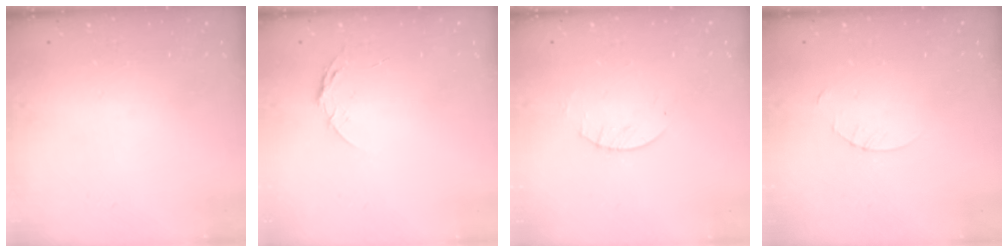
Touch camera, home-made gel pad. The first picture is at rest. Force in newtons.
{"total": 6.5, "press": 6.5, "slide": 0.6}
{"total": 2.6, "press": 2.5, "slide": 0.4}
{"total": 3.2, "press": 3.2, "slide": 0.3}